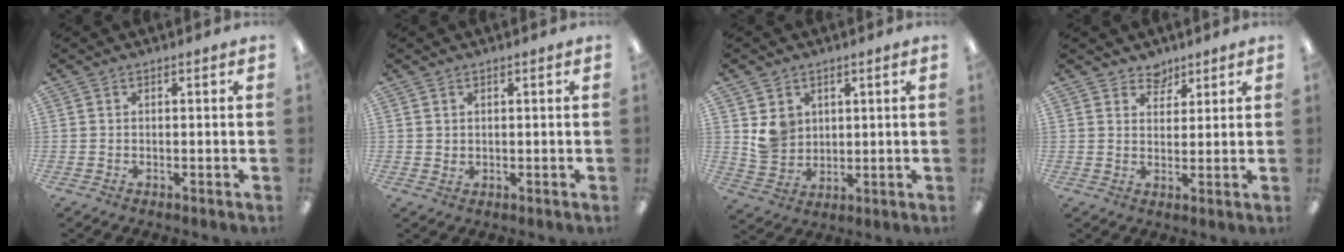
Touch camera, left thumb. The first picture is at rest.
{"total": 1.4, "force": [1.1, 0.9, 0.1], "torque": [-0.004, 0.000, 0.021]}
{"total": 6.8, "force": [3.1, 5.9, 1.6], "torque": [-0.029, -0.006, 0.062]}
{"total": 4.3, "force": [3.6, 2.4, 0.2], "torque": [-0.002, -0.020, 0.065]}